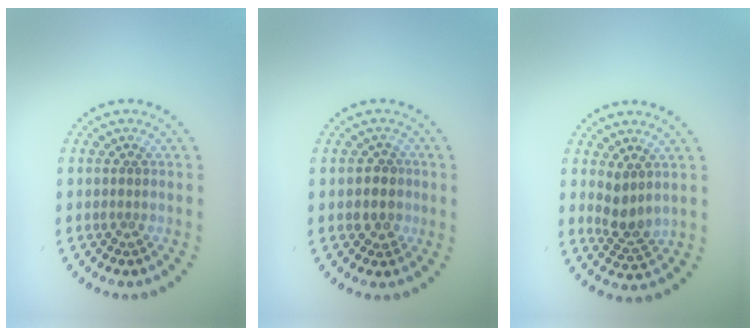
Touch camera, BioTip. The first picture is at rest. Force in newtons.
{"total": 2.1, "press": 2.0, "slide": 0.8}
{"total": 2.4, "press": 2.0, "slide": 1.3}